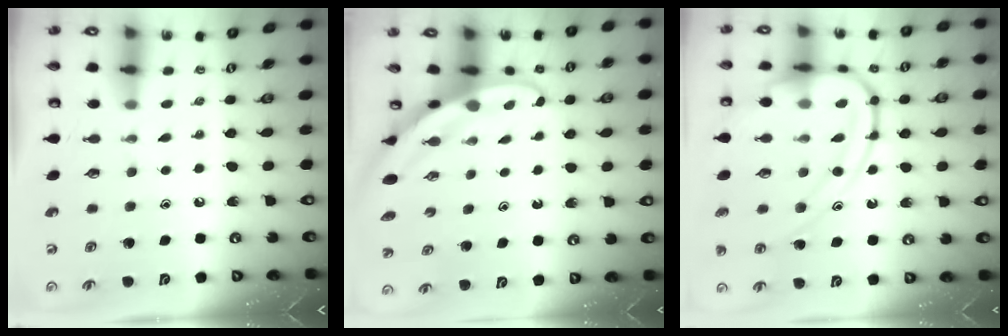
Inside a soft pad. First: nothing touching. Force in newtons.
{"total": 3.5, "press": 3.5, "slide": 0.2}
{"total": 16.1, "press": 16.0, "slide": 1.3}